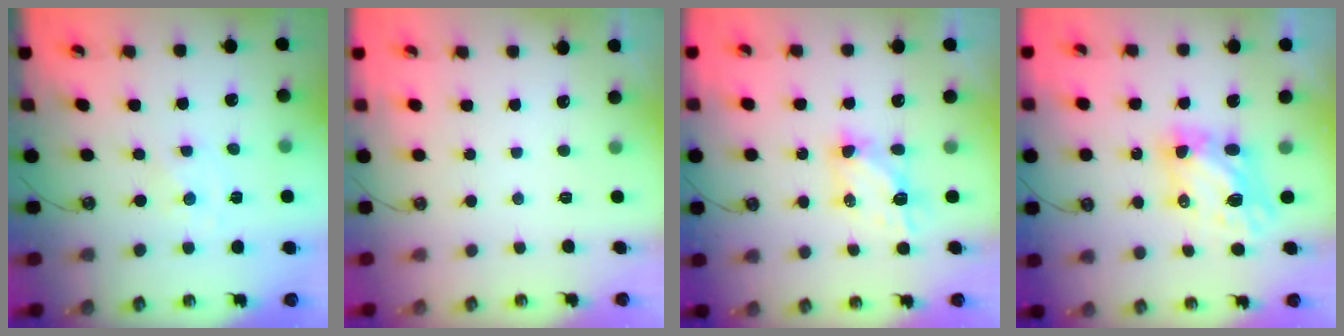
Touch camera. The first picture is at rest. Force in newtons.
{"total": 0.0}
{"total": 6.0, "press": 6.0, "slide": 0.3}
{"total": 6.8, "press": 6.8, "slide": 0.4}